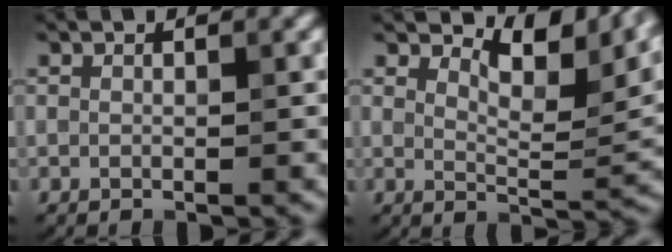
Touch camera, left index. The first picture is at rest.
{"total": 7.7, "force": [5.1, 2.8, 5.0], "torque": [-0.072, 0.002, 0.085]}